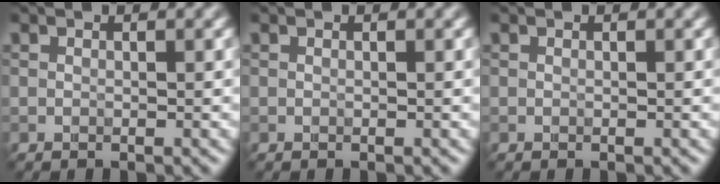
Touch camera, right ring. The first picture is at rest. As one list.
[{"total": 0.0}, {"total": 0.0}]